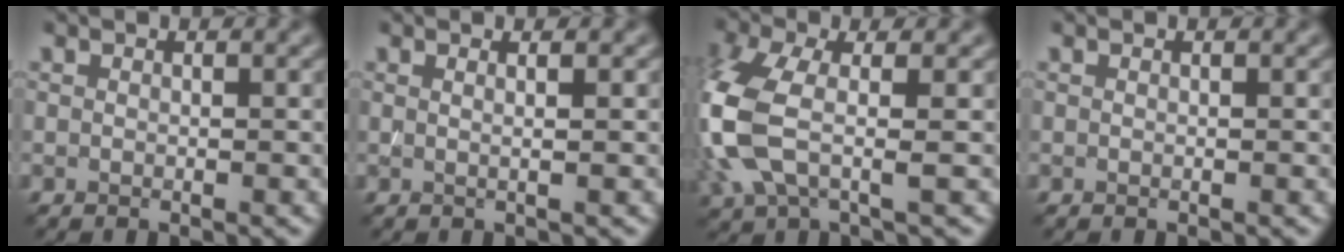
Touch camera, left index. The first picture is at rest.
{"total": 1.6, "force": [0.5, 0.7, 1.4], "torque": [-0.010, 0.000, -0.008]}
{"total": 7.1, "force": [-0.9, 3.4, 6.2], "torque": [-0.173, -0.001, -0.026]}
{"total": 0.0}